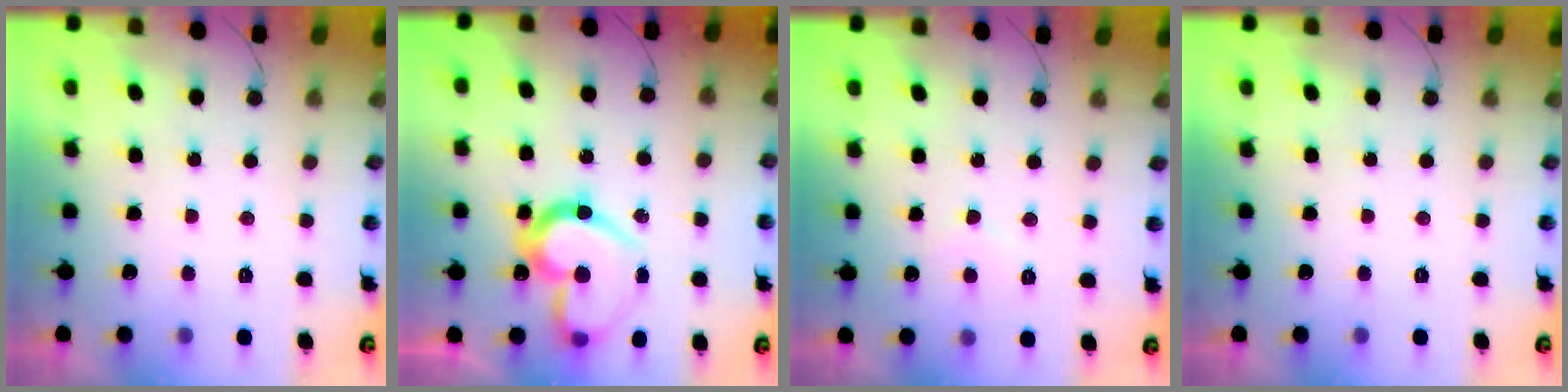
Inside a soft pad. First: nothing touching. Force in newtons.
{"total": 17.1, "press": 17.0, "slide": 1.7}
{"total": 4.5, "press": 4.5, "slide": 0.3}
{"total": 0.0}